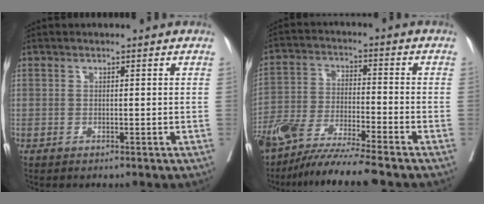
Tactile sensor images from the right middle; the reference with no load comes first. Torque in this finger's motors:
{"motor_torque": [0.22, -0.89, 0.43, 0.13]}